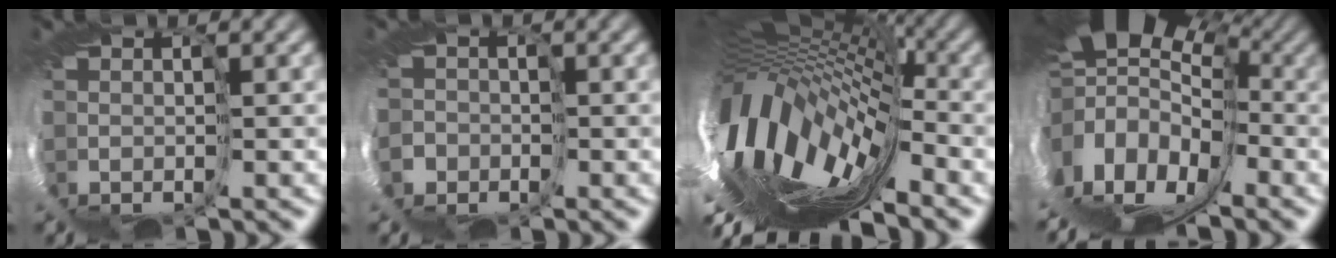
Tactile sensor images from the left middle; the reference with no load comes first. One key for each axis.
{"total": 3.4, "fx": -1.8, "fy": 2.6, "fz": -1.3, "tx": 0.009, "ty": -0.019, "tz": -0.038}
{"total": 12.0, "fx": -3.2, "fy": 4.8, "fz": 10.5, "tx": -0.157, "ty": -0.011, "tz": -0.043}
{"total": 13.4, "fx": -1.8, "fy": 10.0, "fz": 8.7, "tx": -0.111, "ty": -0.016, "tz": -0.030}